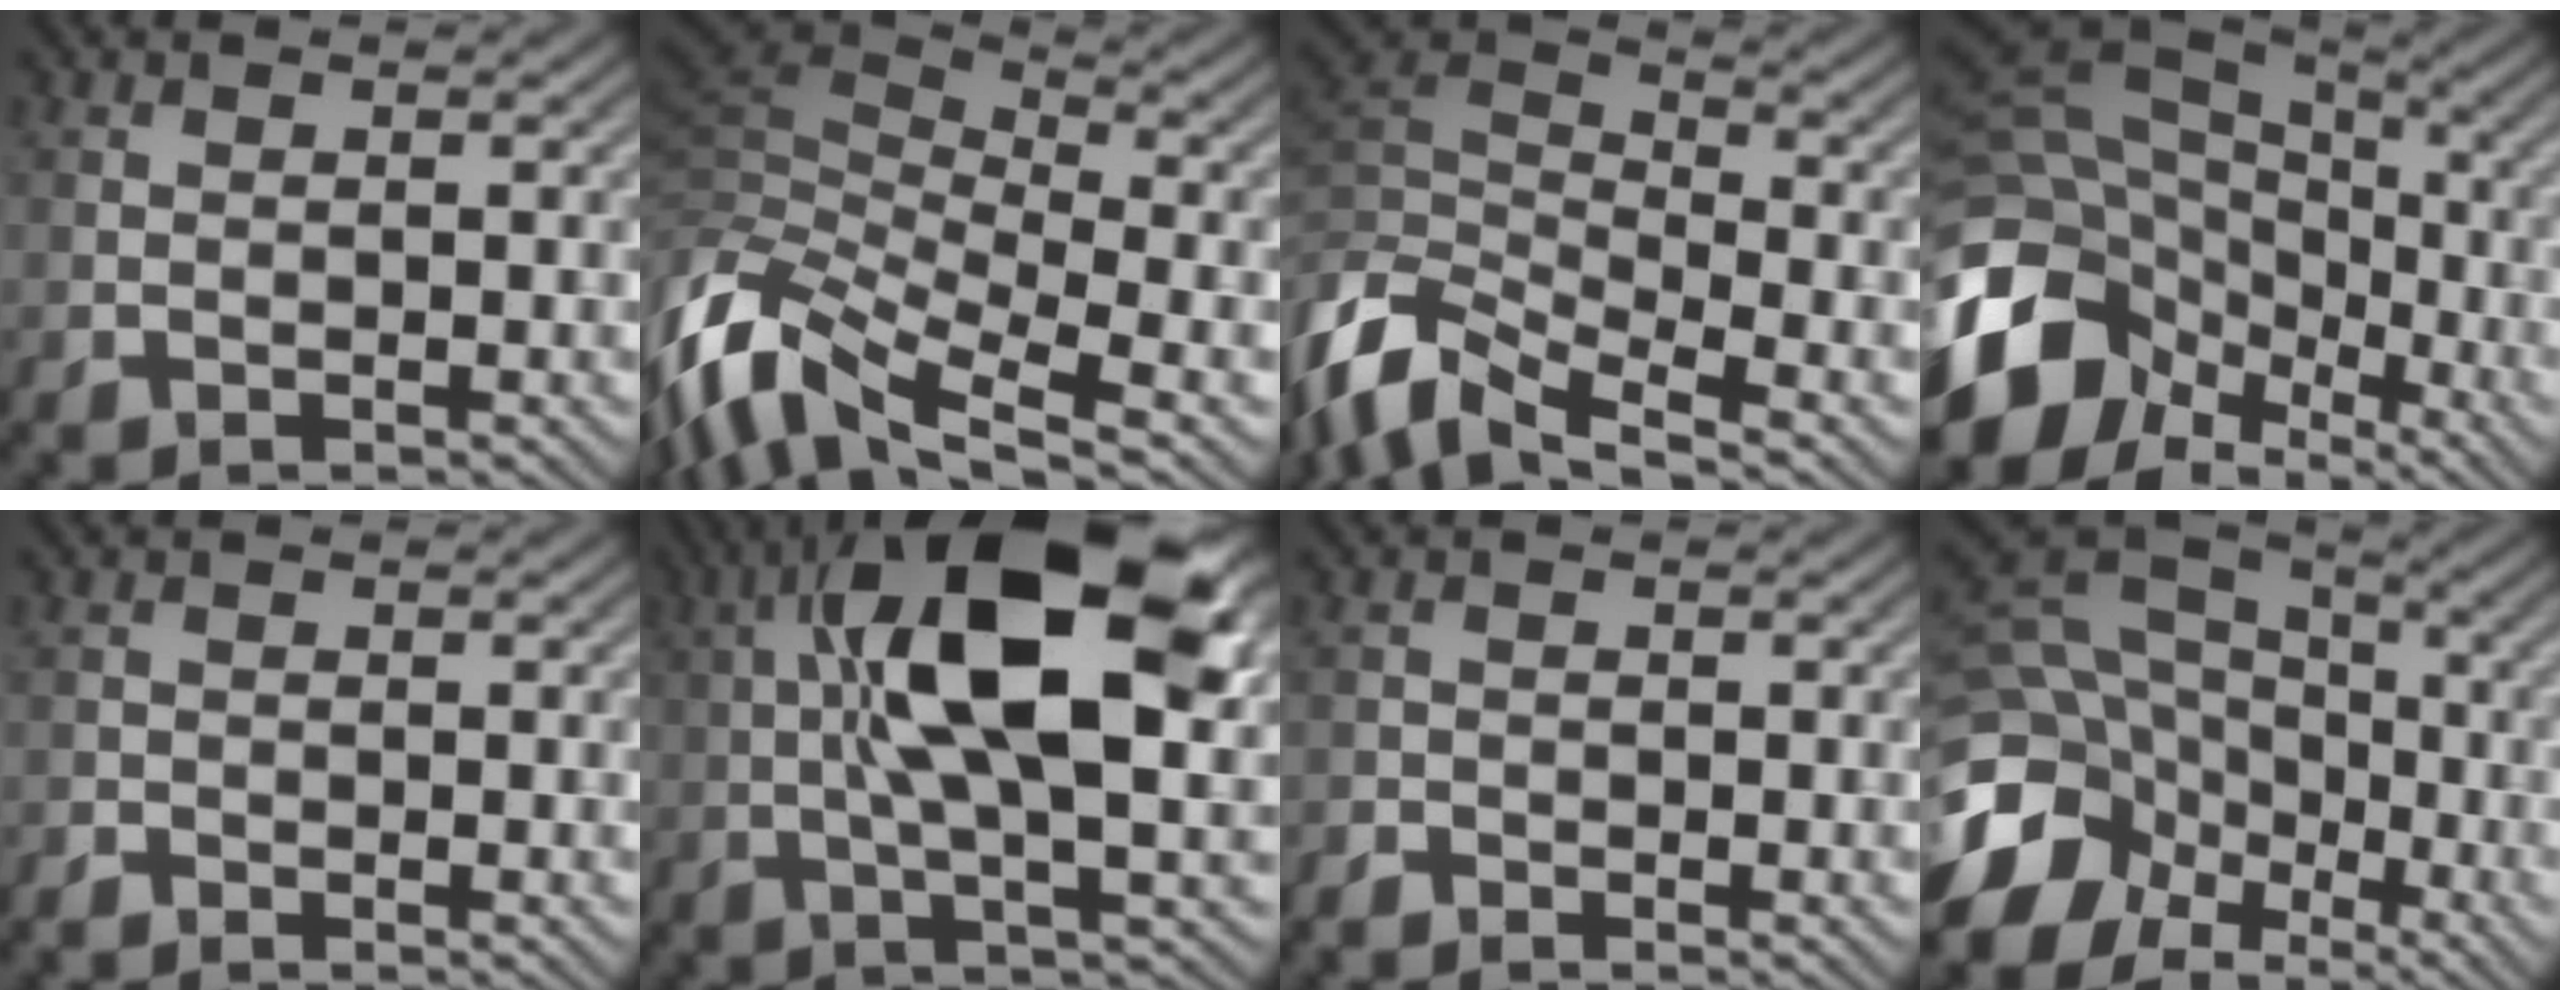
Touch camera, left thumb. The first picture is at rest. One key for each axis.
{"total": 14.2, "fx": -6.0, "fy": 6.5, "fz": 11.1, "tx": -0.287, "ty": -0.015, "tz": -0.108}
{"total": 9.9, "fx": -5.3, "fy": 4.1, "fz": 7.4, "tx": -0.164, "ty": -0.005, "tz": -0.117}
{"total": 16.3, "fx": -7.2, "fy": 11.1, "fz": 9.4, "tx": -0.252, "ty": -0.014, "tz": -0.131}
{"total": 1.3, "fx": -1.1, "fy": 0.6, "fz": 0.2, "tx": -0.003, "ty": -0.001, "tz": -0.026}
{"total": 16.4, "fx": 2.9, "fy": 5.6, "fz": 15.1, "tx": -0.276, "ty": 0.020, "tz": 0.036}
{"total": 1.7, "fx": -1.5, "fy": 0.8, "fz": 0.2, "tx": -0.004, "ty": -0.002, "tz": -0.036}
{"total": 18.7, "fx": -8.1, "fy": 14.3, "fz": 8.9, "tx": -0.229, "ty": -0.041, "tz": -0.135}